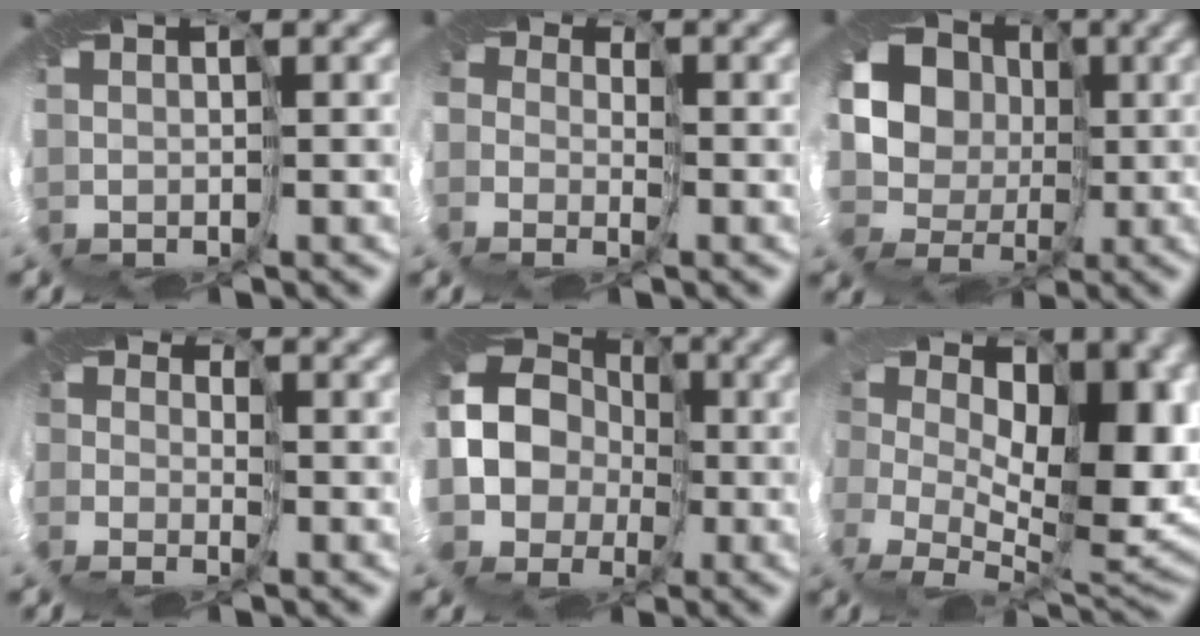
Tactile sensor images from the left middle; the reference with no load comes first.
{"total": 4.4, "force": [-0.8, 4.1, 1.5], "torque": [-0.018, -0.017, -0.035]}
{"total": 13.2, "force": [-1.0, 11.6, 6.3], "torque": [-0.119, 0.001, -0.054]}
{"total": 1.5, "force": [-1.1, 0.6, -0.8], "torque": [0.035, -0.020, -0.028]}
{"total": 13.7, "force": [-2.8, 12.6, 4.7], "torque": [-0.117, -0.010, -0.094]}
{"total": 10.1, "force": [0.3, 6.5, 7.7], "torque": [-0.092, -0.052, 0.012]}